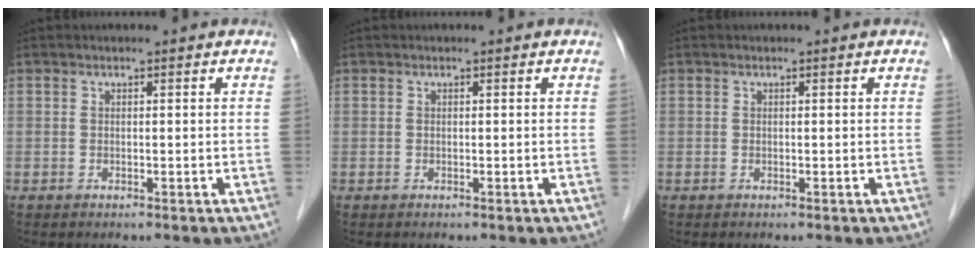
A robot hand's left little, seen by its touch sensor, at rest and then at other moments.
{"total": 0.0}
{"total": 0.0}